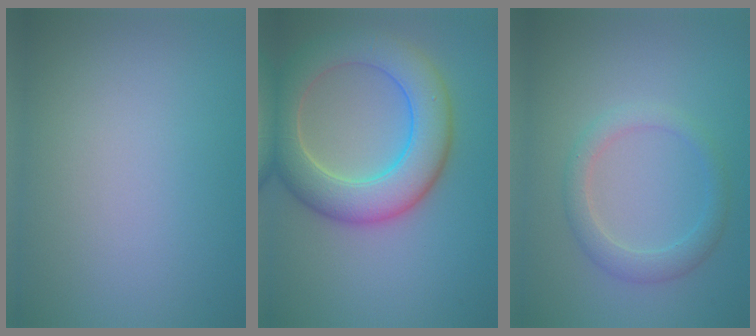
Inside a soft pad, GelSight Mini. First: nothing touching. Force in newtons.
{"total": 7.8, "press": 7.8, "slide": 0.3}
{"total": 2.5, "press": 2.5, "slide": 0.1}